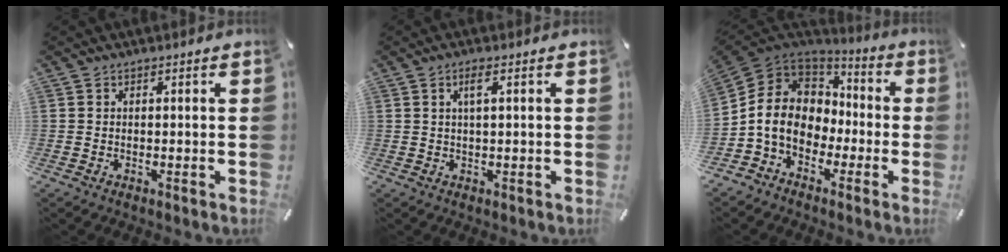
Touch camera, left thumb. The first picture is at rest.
{"total": 2.8, "force": [0.9, 0.6, 2.6], "torque": [-0.054, 0.005, 0.014]}
{"total": 10.5, "force": [-2.6, 9.4, 3.9], "torque": [-0.116, 0.015, -0.048]}